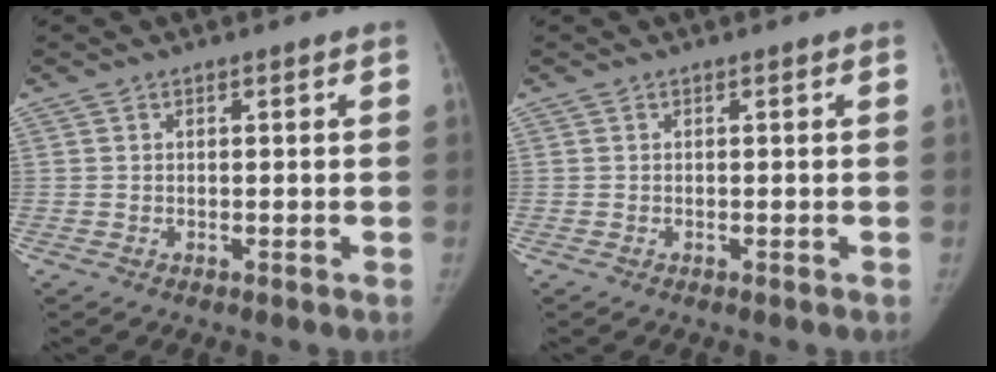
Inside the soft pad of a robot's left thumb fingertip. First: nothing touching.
{"total": 0.0}